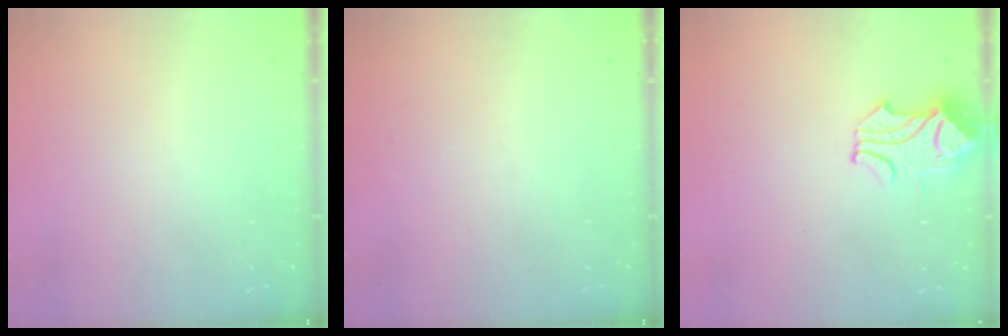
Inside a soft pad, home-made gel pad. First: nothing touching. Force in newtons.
{"total": 0.0}
{"total": 0.6, "press": 0.1, "slide": 0.6}